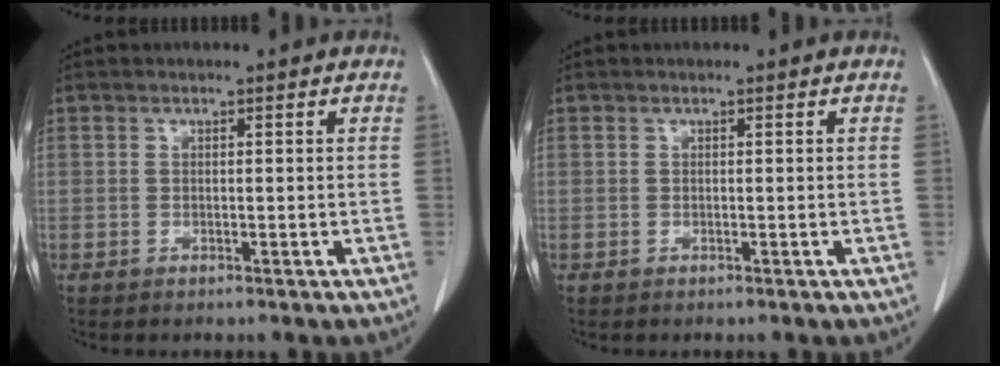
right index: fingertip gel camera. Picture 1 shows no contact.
{"total": 0.0}